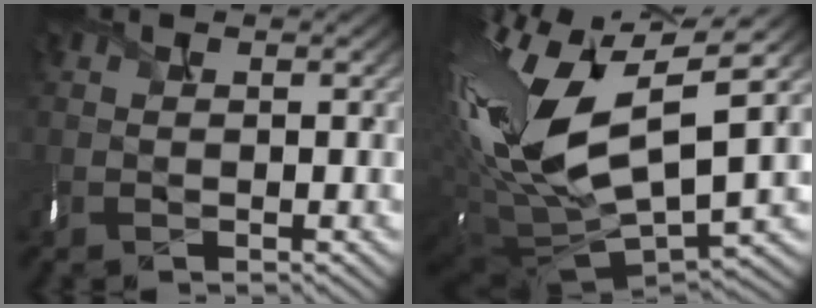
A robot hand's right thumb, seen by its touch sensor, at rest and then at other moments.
{"total": 19.0, "force": [1.8, 8.3, 16.9], "torque": [-0.358, -0.047, 0.050]}